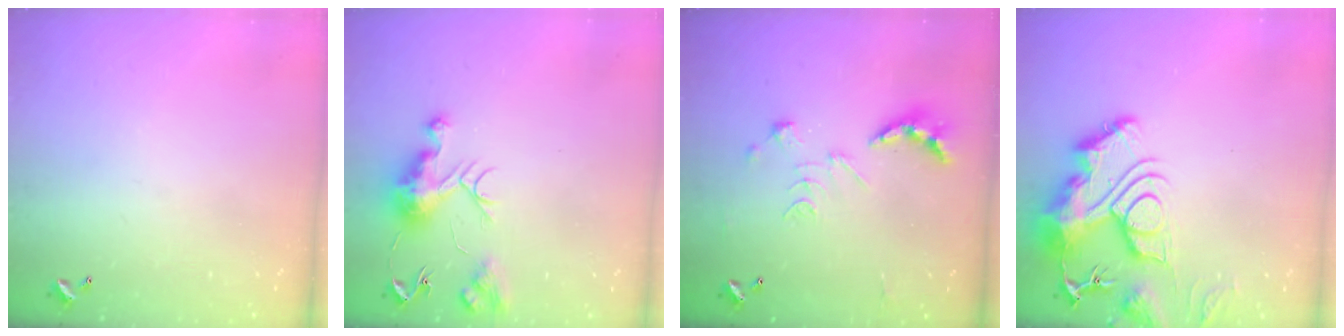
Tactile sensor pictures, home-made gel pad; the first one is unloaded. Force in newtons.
{"total": 10.1, "press": 10.0, "slide": 0.8}
{"total": 2.5, "press": 2.0, "slide": 1.5}
{"total": 17.8, "press": 17.8, "slide": 1.8}